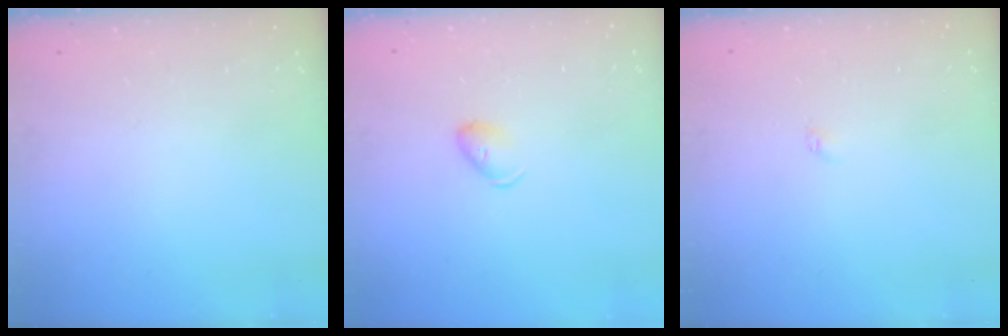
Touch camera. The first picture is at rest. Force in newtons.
{"total": 4.5, "press": 4.5, "slide": 0.6}
{"total": 2.0, "press": 1.9, "slide": 0.4}